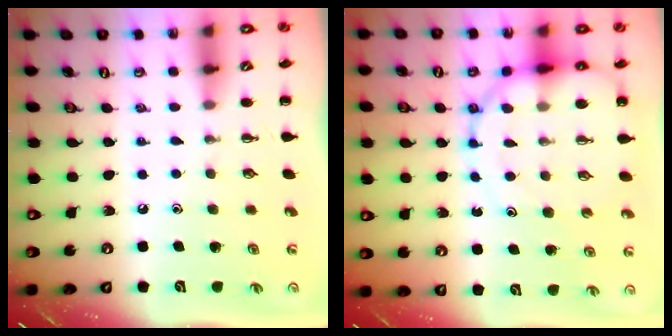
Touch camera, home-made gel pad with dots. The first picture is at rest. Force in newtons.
{"total": 13.8, "press": 13.5, "slide": 3.0}